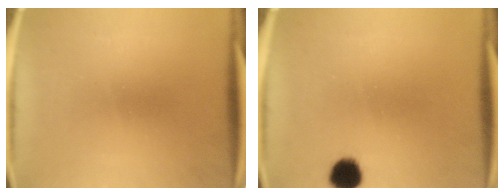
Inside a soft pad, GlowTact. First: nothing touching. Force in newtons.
{"total": 5.5}